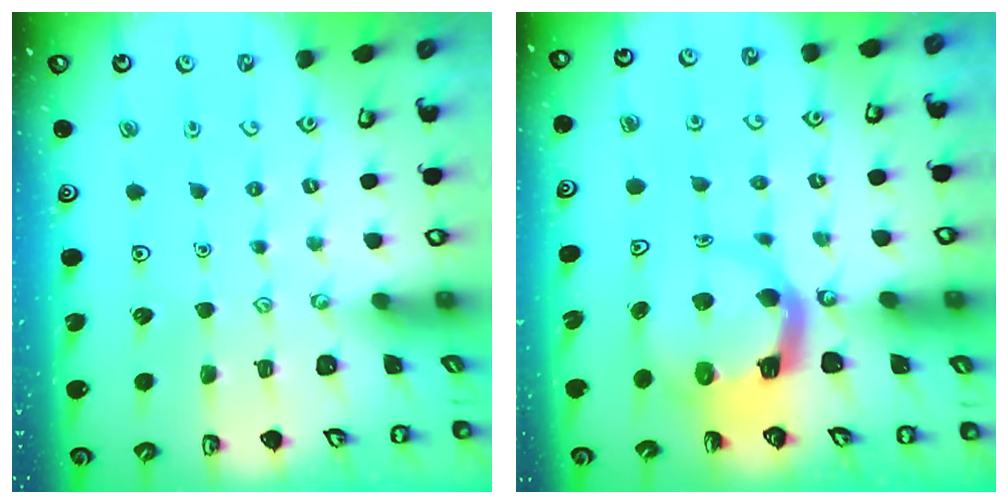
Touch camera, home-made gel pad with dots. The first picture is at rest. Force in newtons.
{"total": 5.9, "press": 5.8, "slide": 1.0}